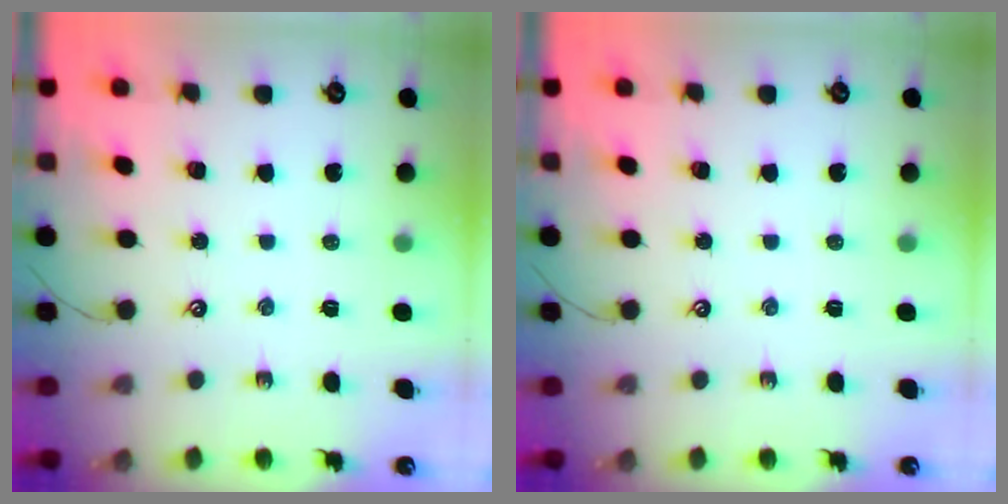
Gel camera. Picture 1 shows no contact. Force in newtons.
{"total": 0.0}